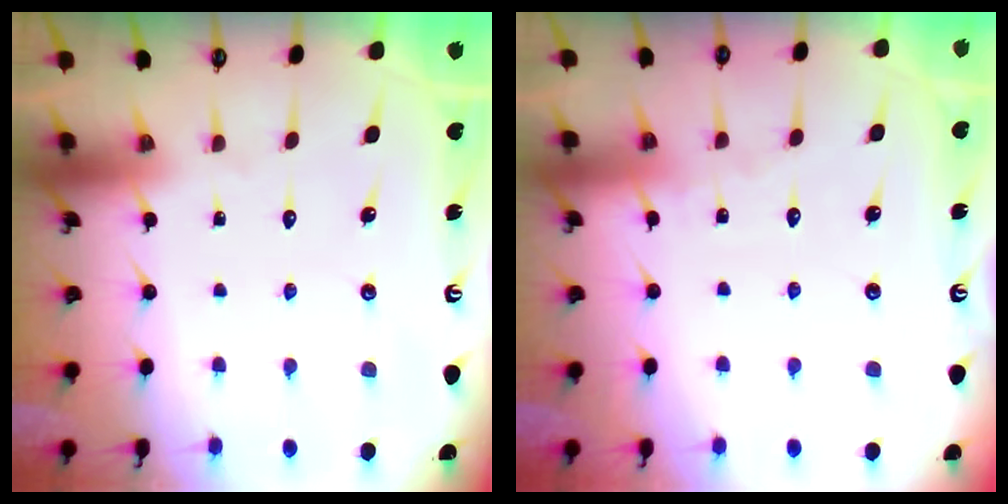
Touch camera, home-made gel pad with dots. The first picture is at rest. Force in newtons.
{"total": 3.5, "press": 3.5, "slide": 0.3}